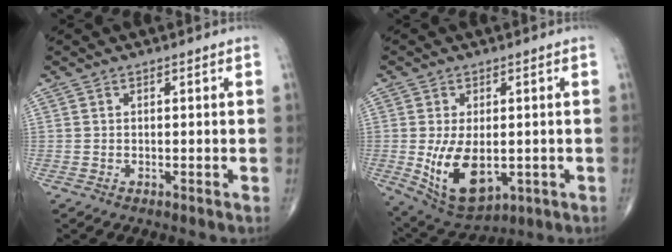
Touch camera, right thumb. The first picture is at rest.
{"total": 12.3, "force": [-1.9, 7.0, 10.0], "torque": [-0.164, -0.014, -0.010]}